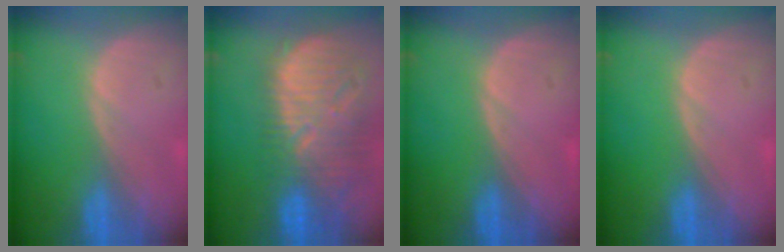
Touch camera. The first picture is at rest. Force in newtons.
{"total": 13.3, "press": 11.5, "slide": 6.7}
{"total": 0.0}
{"total": 0.0}